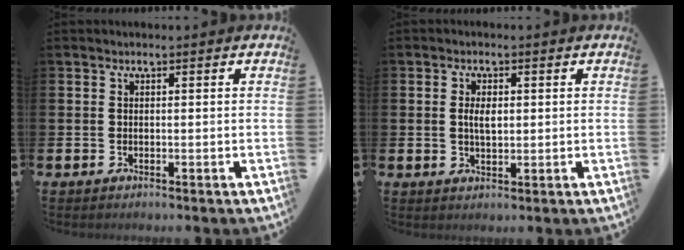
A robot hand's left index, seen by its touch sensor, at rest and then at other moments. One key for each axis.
{"total": 2.6, "fx": 0.6, "fy": 1.3, "fz": 2.2, "tx": -0.026, "ty": -0.001, "tz": 0.005}